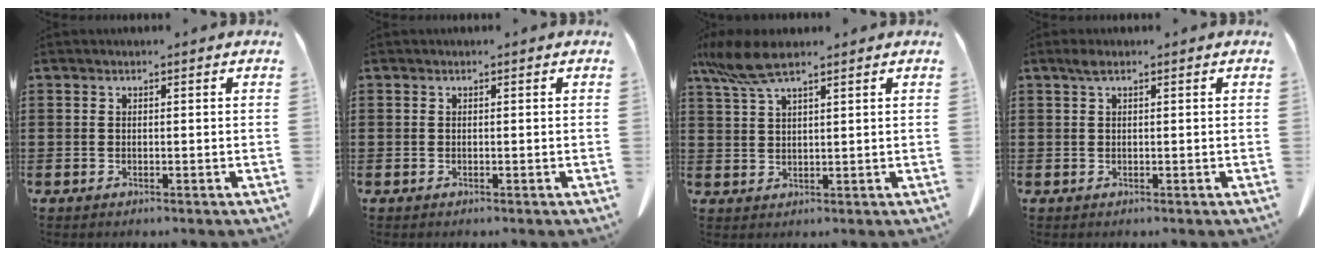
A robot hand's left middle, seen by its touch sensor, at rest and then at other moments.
{"total": 0.0}
{"total": 6.6, "force": [4.7, 1.3, 4.4], "torque": [-0.113, -0.008, 0.081]}
{"total": 1.3, "force": [0.6, 0.3, 1.1], "torque": [-0.024, 0.003, 0.010]}